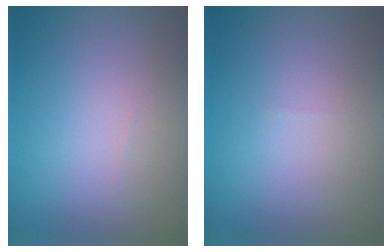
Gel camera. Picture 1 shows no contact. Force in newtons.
{"total": 0.0}